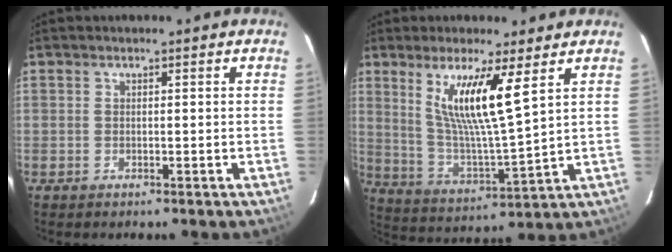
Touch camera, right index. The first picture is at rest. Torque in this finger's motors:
{"motor_torque": [0.27, 0.25, 0.35, 0.09]}